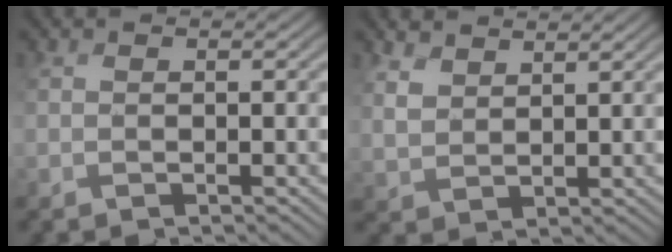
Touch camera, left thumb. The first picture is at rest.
{"total": 3.4, "force": [3.2, 0.0, -1.2], "torque": [0.005, -0.001, 0.072]}